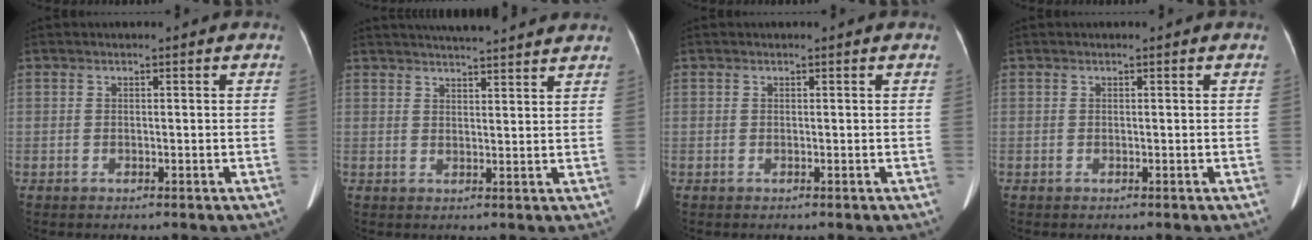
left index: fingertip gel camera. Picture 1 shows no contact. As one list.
[{"total": 10.4, "force": [9.6, 0.7, 4.1], "torque": [-0.064, 0.023, 0.121]}, {"total": 0.0}, {"total": 0.0}]